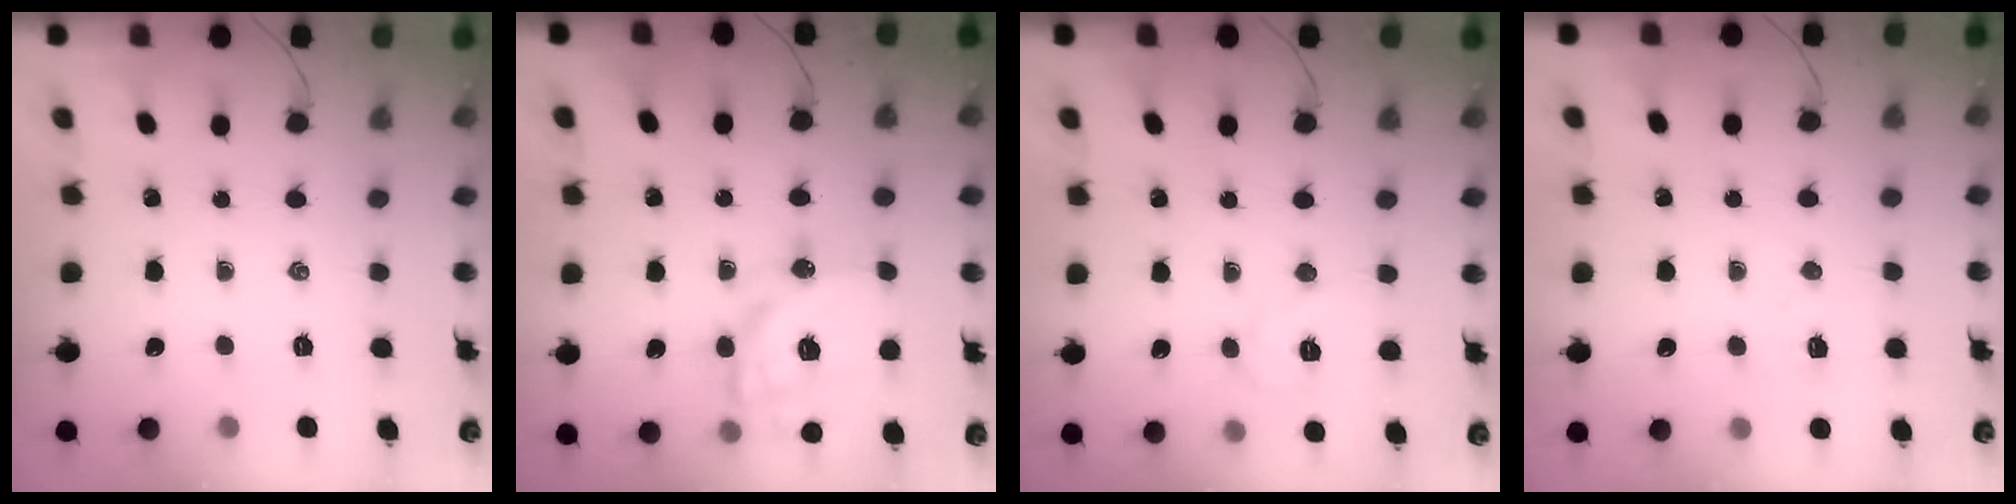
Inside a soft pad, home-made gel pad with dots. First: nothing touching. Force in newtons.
{"total": 18.3, "press": 17.9, "slide": 3.8}
{"total": 7.2, "press": 7.2, "slide": 0.9}
{"total": 2.9, "press": 2.8, "slide": 0.8}